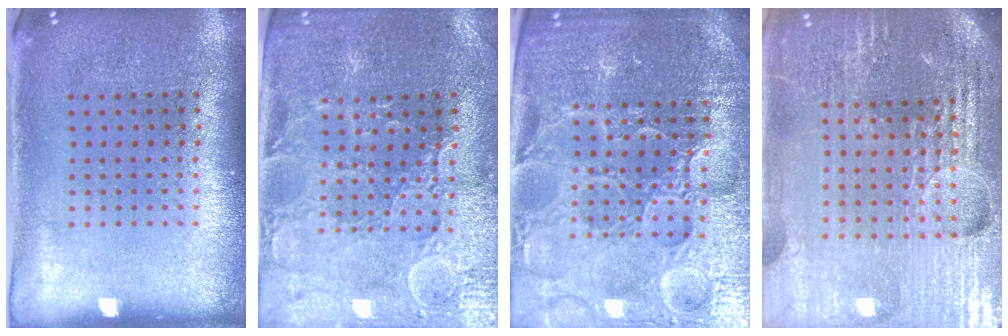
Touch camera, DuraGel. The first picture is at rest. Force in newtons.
{"total": 1.9, "press": 1.8, "slide": 0.5}
{"total": 5.5, "press": 5.1, "slide": 2.1}
{"total": 5.7, "press": 5.2, "slide": 2.3}